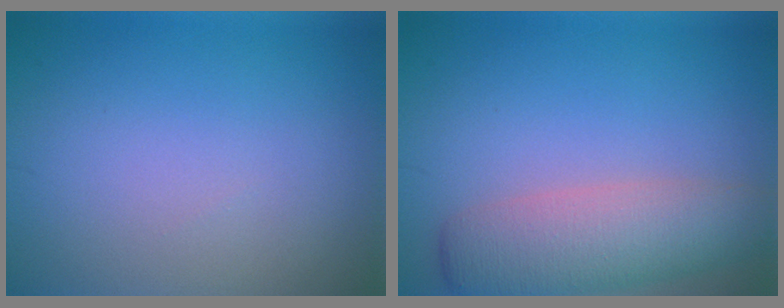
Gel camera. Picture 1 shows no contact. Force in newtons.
{"total": 5.6, "press": 5.5, "slide": 0.3}